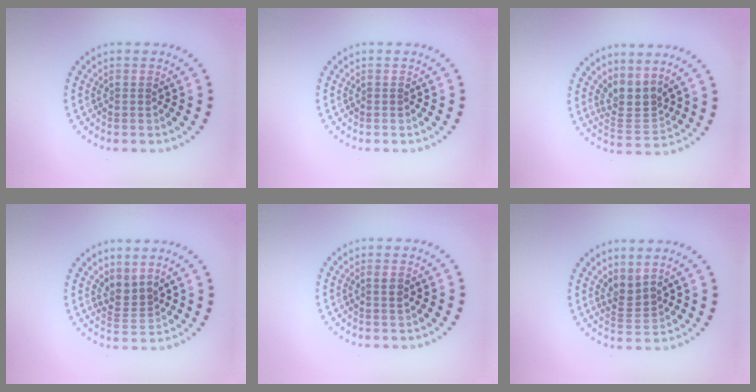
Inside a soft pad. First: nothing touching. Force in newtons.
{"total": 0.0}
{"total": 2.9, "press": 2.1, "slide": 2.1}
{"total": 2.2, "press": 1.4, "slide": 1.7}
{"total": 1.0, "press": 0.8, "slide": 0.5}
{"total": 2.2, "press": 1.6, "slide": 1.6}